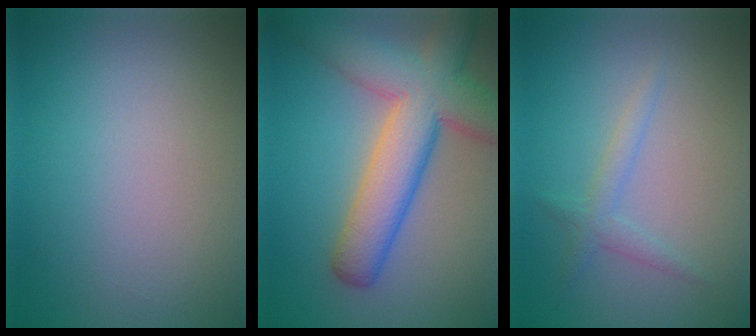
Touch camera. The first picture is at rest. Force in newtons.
{"total": 9.0, "press": 9.0, "slide": 0.4}
{"total": 1.6, "press": 1.6, "slide": 0.1}